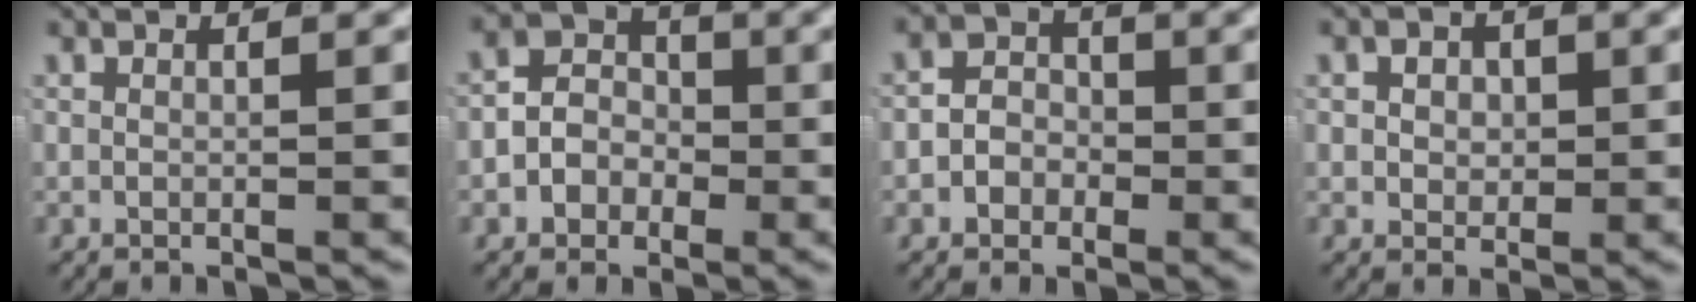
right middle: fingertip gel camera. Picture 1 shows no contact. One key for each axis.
{"total": 4.8, "fx": -0.9, "fy": 4.2, "fz": 2.1, "tx": -0.026, "ty": -0.004, "tz": -0.027}
{"total": 3.4, "fx": -1.0, "fy": 3.0, "fz": 1.3, "tx": -0.010, "ty": -0.003, "tz": -0.025}
{"total": 2.3, "fx": 0.1, "fy": 1.9, "fz": 1.3, "tx": -0.017, "ty": -0.009, "tz": 0.007}